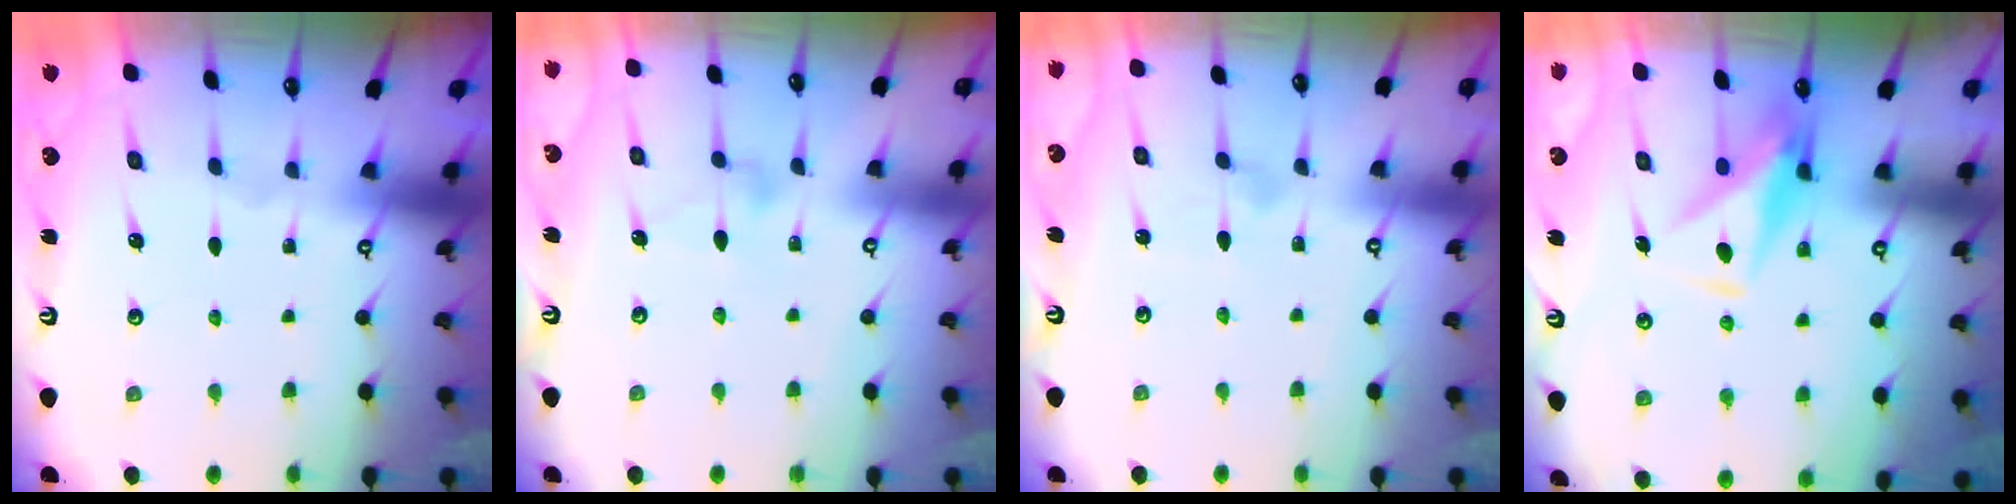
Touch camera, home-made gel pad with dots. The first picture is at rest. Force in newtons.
{"total": 6.6, "press": 6.6, "slide": 0.3}
{"total": 5.2, "press": 5.2, "slide": 0.3}
{"total": 8.5, "press": 8.5, "slide": 0.4}